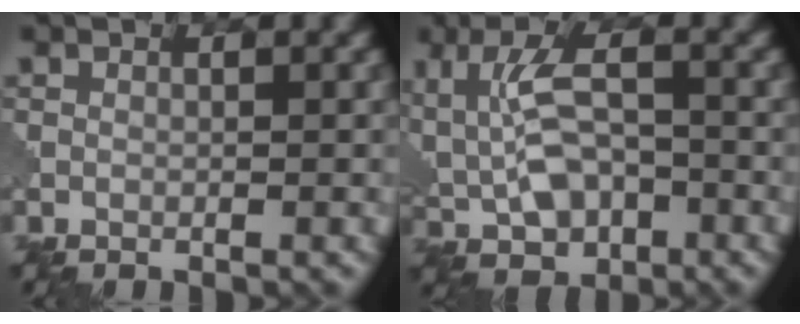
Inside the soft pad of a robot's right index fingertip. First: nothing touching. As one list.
[{"total": 6.2, "force": [-0.1, 3.5, 5.1], "torque": [-0.093, 0.002, -0.004]}]